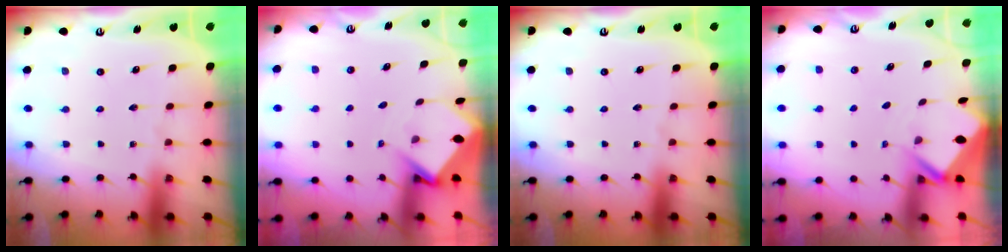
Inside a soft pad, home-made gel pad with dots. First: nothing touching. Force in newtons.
{"total": 3.8, "press": 3.8, "slide": 0.3}
{"total": 0.0}
{"total": 2.6, "press": 2.6, "slide": 0.1}